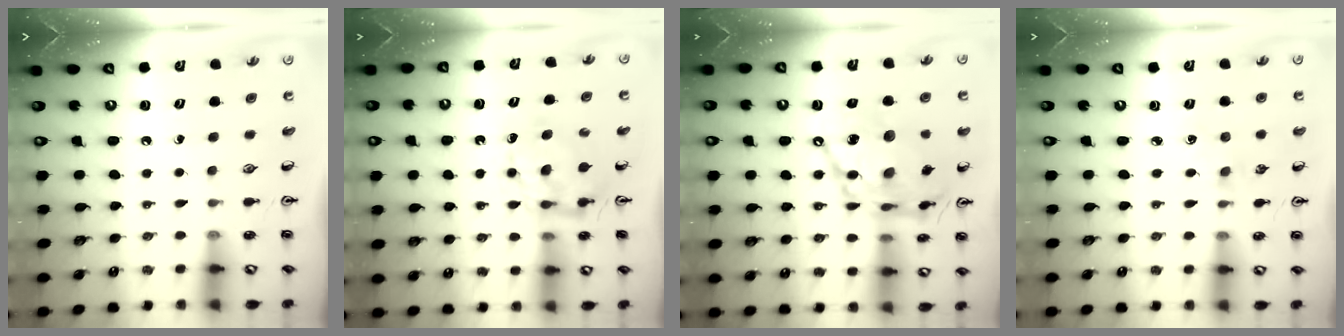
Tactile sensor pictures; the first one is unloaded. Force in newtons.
{"total": 6.7, "press": 6.7, "slide": 0.2}
{"total": 19.2, "press": 19.1, "slide": 1.6}
{"total": 1.3, "press": 1.3, "slide": 0.3}